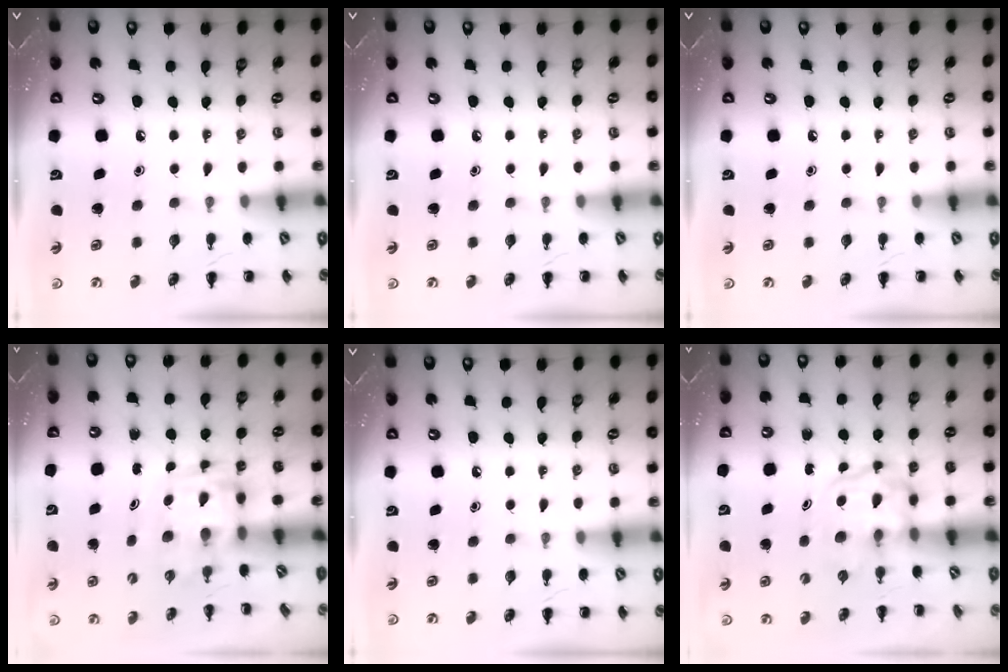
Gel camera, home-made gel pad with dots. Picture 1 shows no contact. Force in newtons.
{"total": 0.0}
{"total": 0.0}
{"total": 3.7, "press": 3.6, "slide": 0.7}
{"total": 0.0}
{"total": 3.8, "press": 3.8, "slide": 0.3}